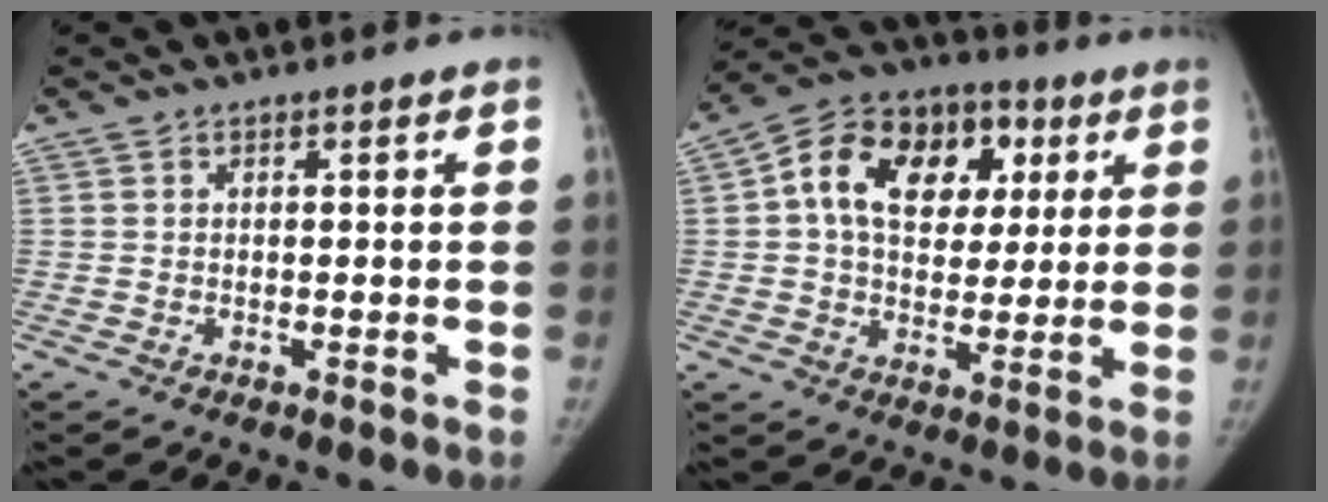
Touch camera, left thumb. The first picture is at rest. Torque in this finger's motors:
{"motor_torque": [0.11, 1.06, 0.17, -0.25, 0.08]}